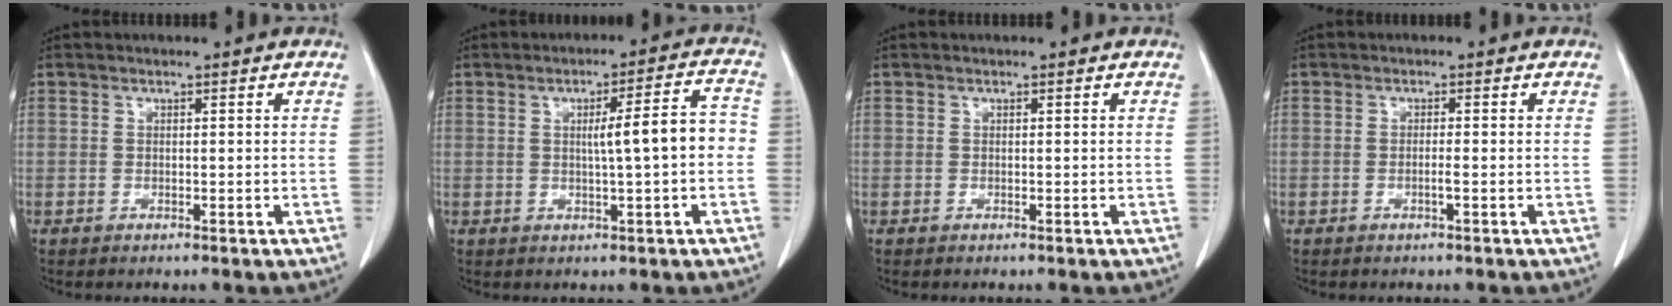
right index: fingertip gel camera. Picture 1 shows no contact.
{"total": 7.1, "force": [-0.3, 0.5, 7.1], "torque": [-0.101, 0.017, -0.004]}
{"total": 0.0}
{"total": 1.1, "force": [-0.5, -0.2, 1.0], "torque": [-0.021, 0.000, -0.008]}